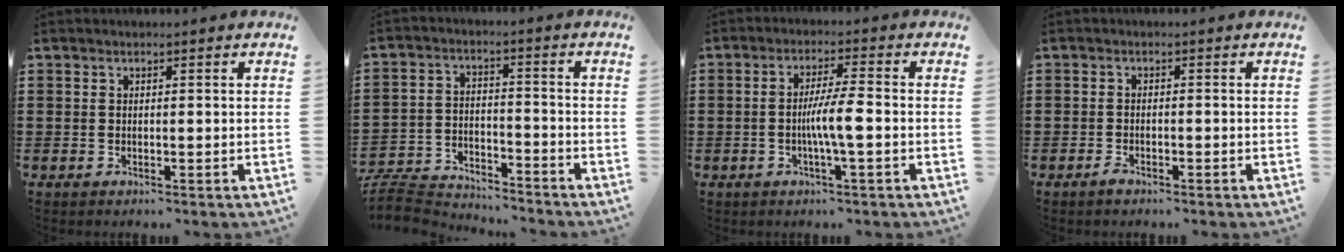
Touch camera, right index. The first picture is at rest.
{"total": 6.8, "force": [-6.6, 1.1, 1.1], "torque": [-0.037, 0.008, -0.136]}
{"total": 5.5, "force": [-1.1, 0.3, 5.4], "torque": [-0.104, -0.004, -0.025]}
{"total": 1.0, "force": [-0.8, 0.4, 0.5], "torque": [-0.020, -0.007, -0.016]}